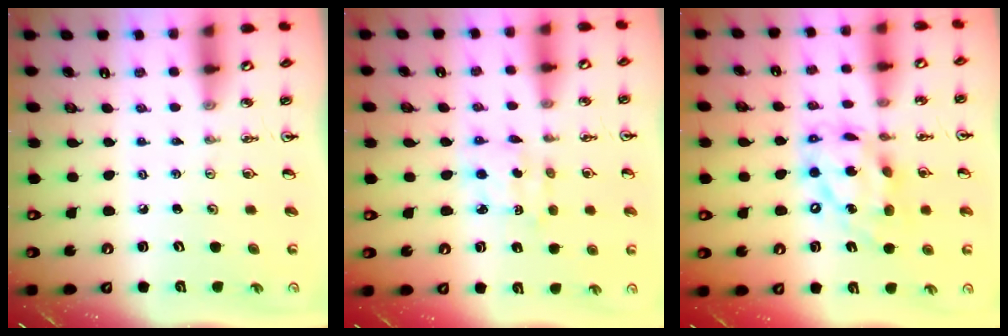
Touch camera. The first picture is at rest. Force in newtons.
{"total": 2.9, "press": 2.9, "slide": 0.2}
{"total": 16.1, "press": 16.0, "slide": 1.4}